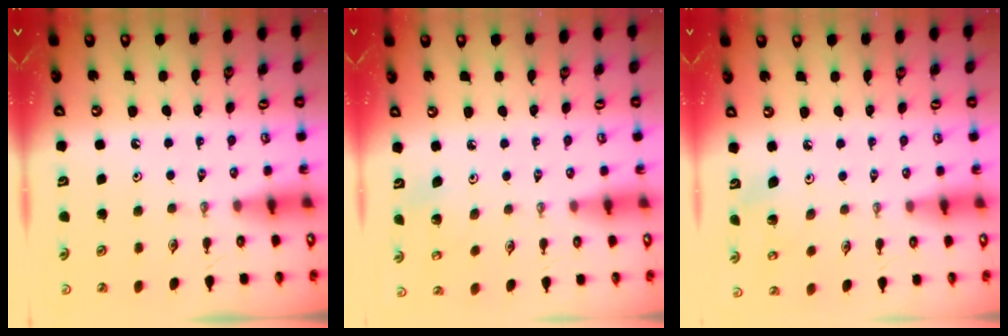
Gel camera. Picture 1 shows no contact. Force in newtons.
{"total": 4.1, "press": 4.1, "slide": 0.2}
{"total": 4.0, "press": 4.0, "slide": 0.4}